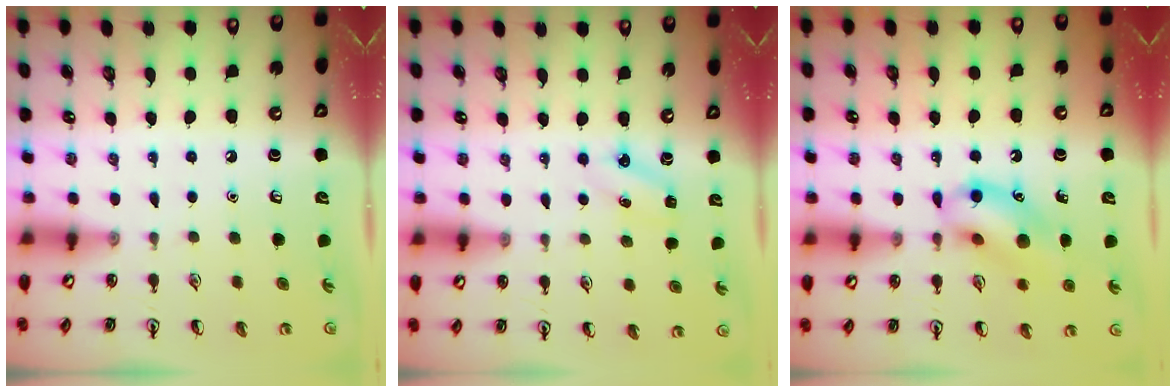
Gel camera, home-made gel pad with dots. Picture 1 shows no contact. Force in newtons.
{"total": 3.8, "press": 3.6, "slide": 1.1}
{"total": 13.0, "press": 12.8, "slide": 2.1}